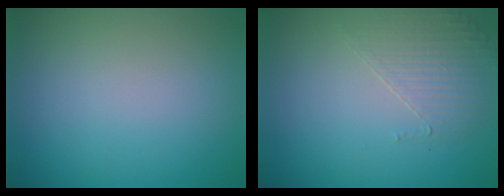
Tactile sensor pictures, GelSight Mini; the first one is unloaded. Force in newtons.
{"total": 1.7, "press": 0.9, "slide": 1.4}